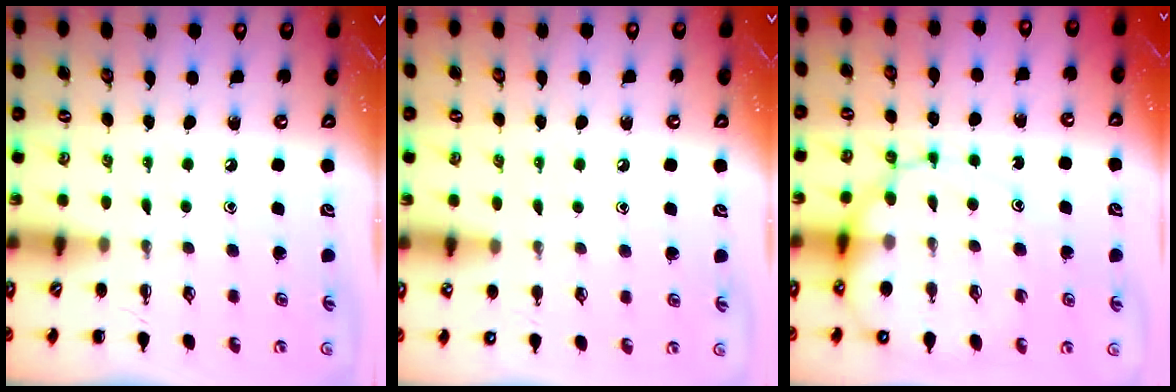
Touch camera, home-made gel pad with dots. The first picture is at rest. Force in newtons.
{"total": 7.0, "press": 6.5, "slide": 2.4}
{"total": 12.8, "press": 12.5, "slide": 3.0}